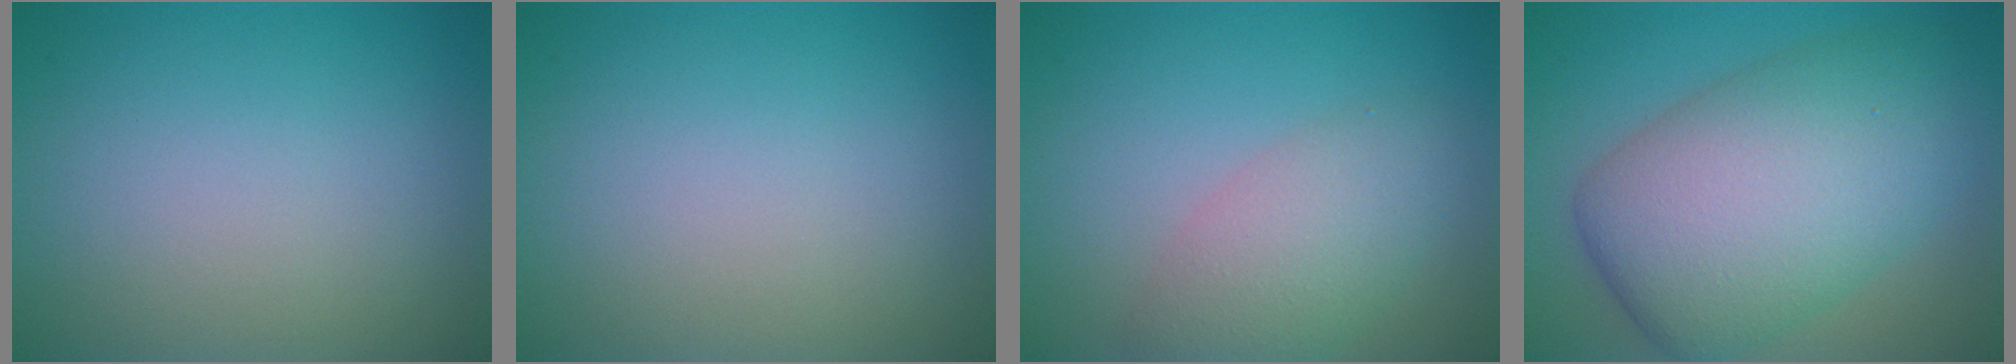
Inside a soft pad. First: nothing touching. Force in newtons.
{"total": 0.0}
{"total": 4.2, "press": 4.2, "slide": 0.2}
{"total": 11.3, "press": 11.3, "slide": 0.1}